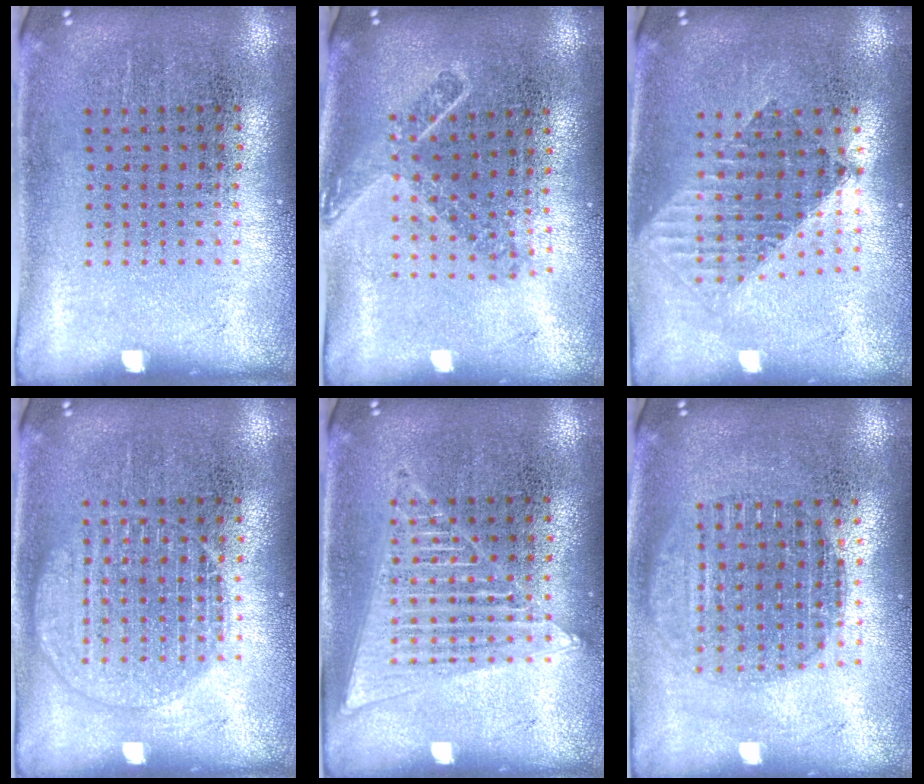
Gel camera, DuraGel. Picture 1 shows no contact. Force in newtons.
{"total": 1.8, "press": 1.4, "slide": 1.2}
{"total": 1.5, "press": 1.3, "slide": 0.9}
{"total": 2.4, "press": 2.4, "slide": 0.3}
{"total": 1.4, "press": 1.4, "slide": 0.1}
{"total": 1.7, "press": 1.5, "slide": 0.9}